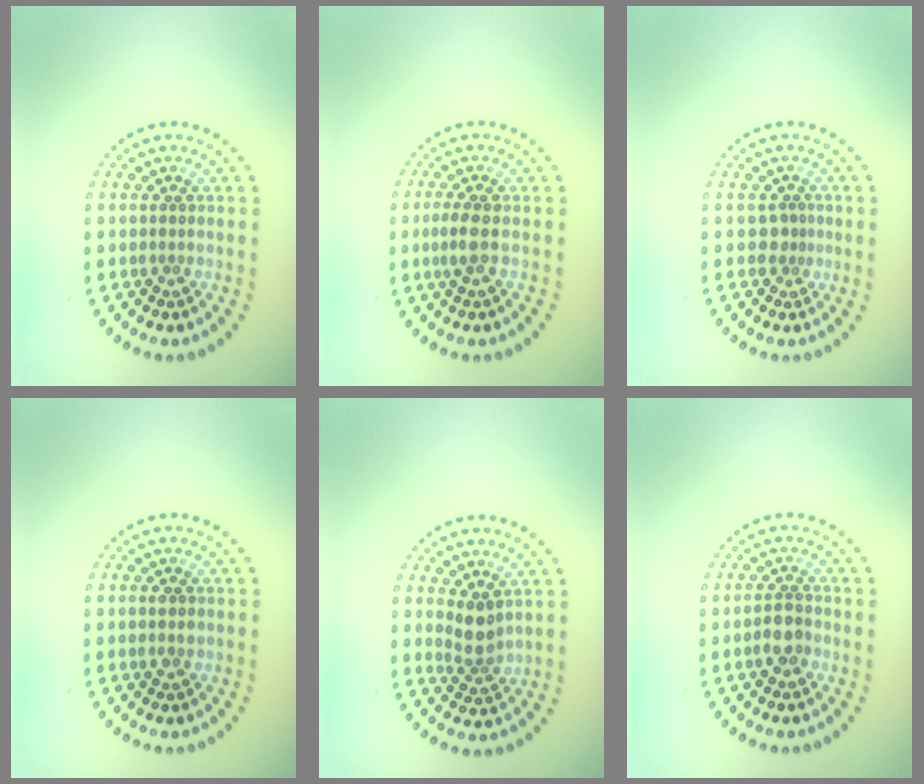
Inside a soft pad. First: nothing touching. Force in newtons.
{"total": 1.6, "press": 1.5, "slide": 0.7}
{"total": 1.0, "press": 0.6, "slide": 0.8}
{"total": 1.2, "press": 1.2, "slide": 0.1}
{"total": 2.4, "press": 1.9, "slide": 1.4}
{"total": 2.0, "press": 1.8, "slide": 0.8}